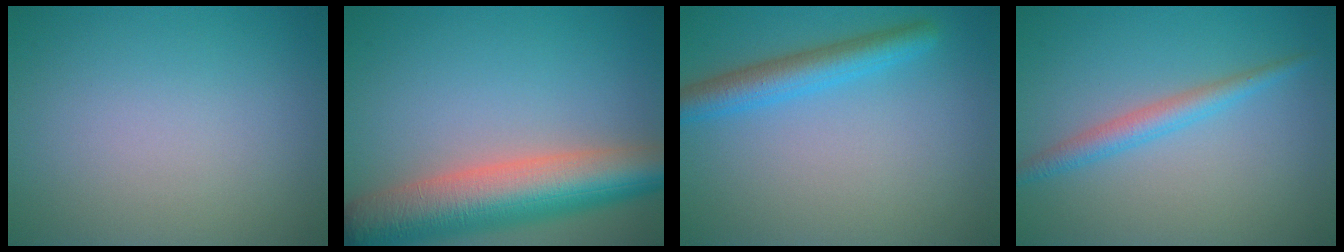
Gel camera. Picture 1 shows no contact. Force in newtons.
{"total": 9.7, "press": 9.6, "slide": 0.5}
{"total": 3.7, "press": 3.7, "slide": 0.2}
{"total": 2.4, "press": 2.4, "slide": 0.1}